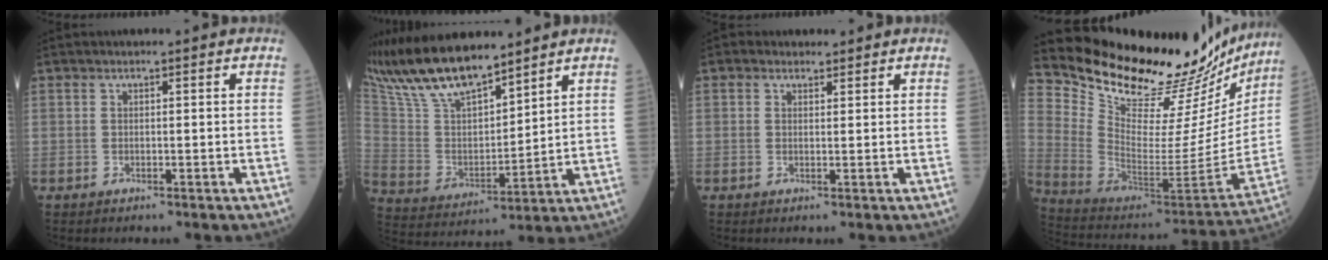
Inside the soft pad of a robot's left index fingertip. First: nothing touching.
{"total": 18.1, "force": [15.4, 4.0, 8.7], "torque": [-0.186, 0.016, 0.302]}
{"total": 1.5, "force": [1.0, 1.2, 0.2], "torque": [-0.003, 0.007, 0.010]}
{"total": 31.4, "force": [28.1, 7.4, 11.8], "torque": [-0.199, -0.103, 0.391]}